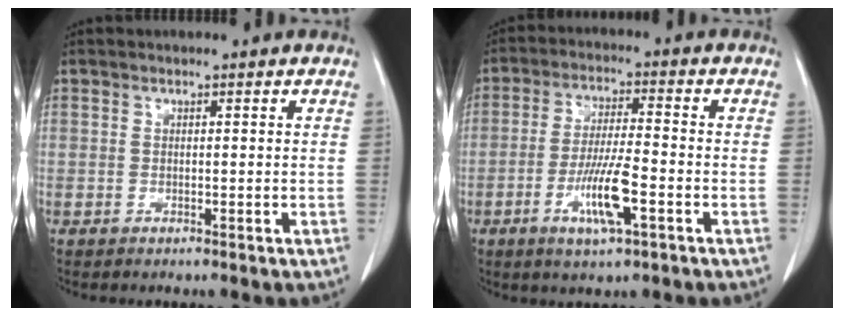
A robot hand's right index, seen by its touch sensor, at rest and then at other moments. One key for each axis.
{"total": 8.7, "fx": -3.4, "fy": 0.9, "fz": 7.9, "tx": -0.153, "ty": -0.009, "tz": -0.061}